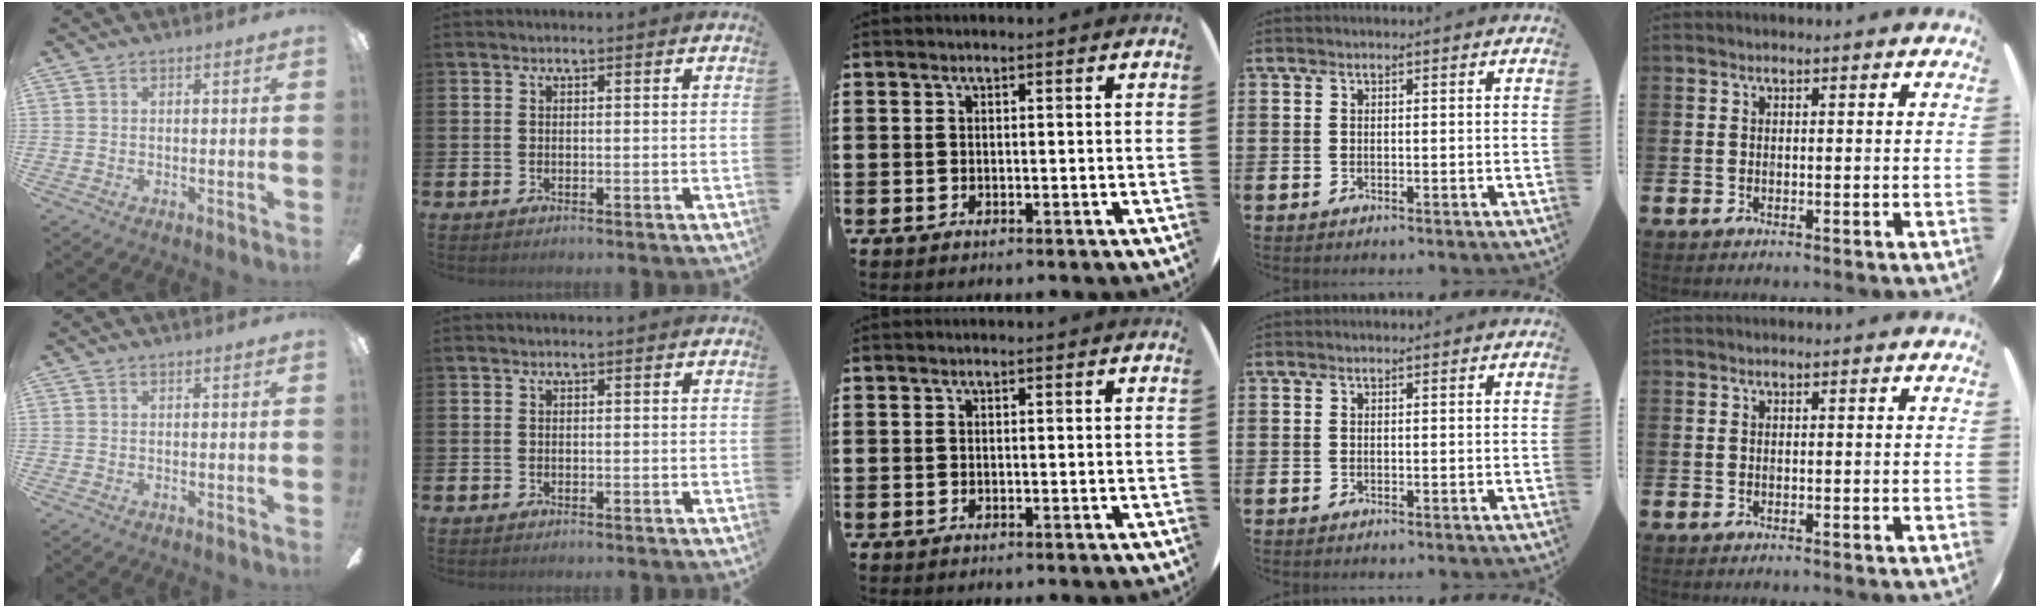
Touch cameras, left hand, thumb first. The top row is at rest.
{}